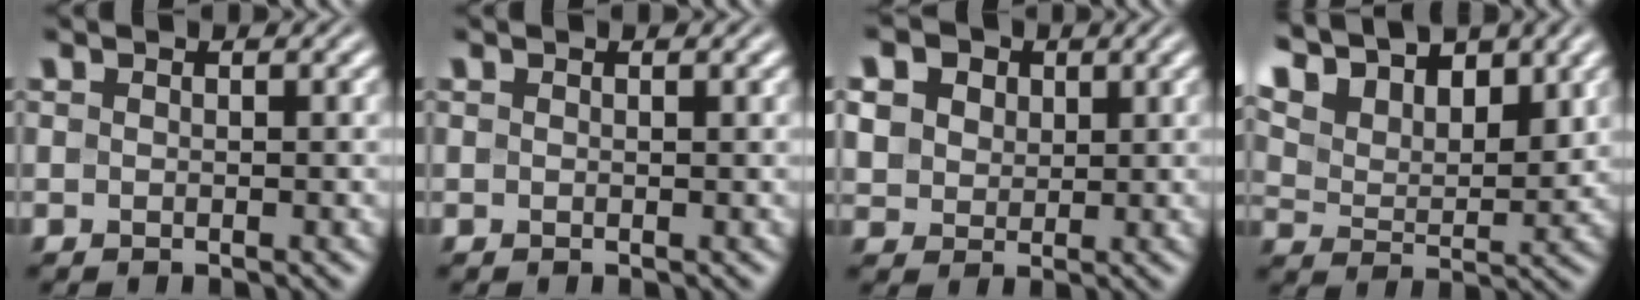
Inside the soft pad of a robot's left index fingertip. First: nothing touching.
{"total": 0.0}
{"total": 9.4, "force": [4.3, 6.9, 4.6], "torque": [-0.113, 0.029, 0.060]}
{"total": 10.1, "force": [7.6, 4.5, 4.9], "torque": [-0.121, 0.011, 0.134]}